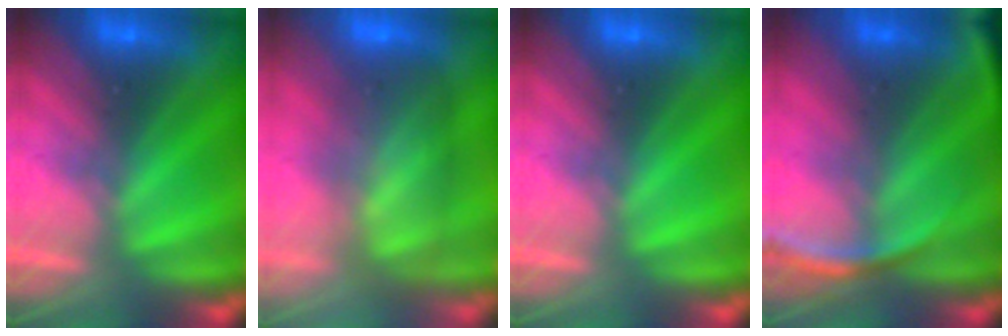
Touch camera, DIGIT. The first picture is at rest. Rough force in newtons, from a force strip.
{"total": 8.4}
{"total": 0.0}
{"total": 2.8}